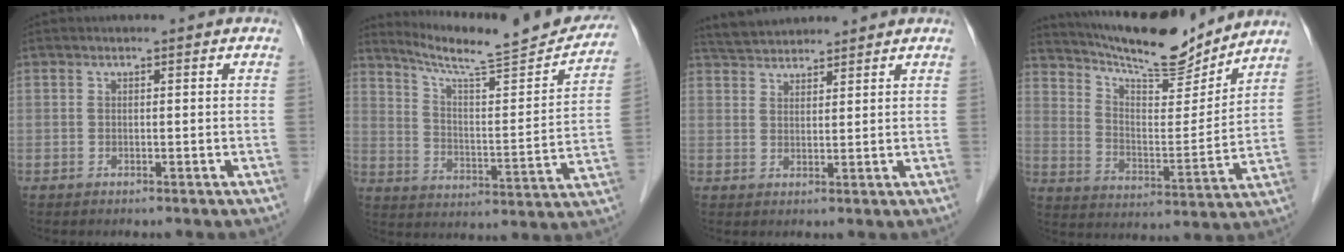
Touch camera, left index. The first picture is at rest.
{"total": 20.6, "force": [19.0, 1.0, 7.9], "torque": [-0.123, -0.041, 0.267]}
{"total": 5.9, "force": [5.7, 1.0, 1.2], "torque": [-0.026, 0.036, 0.103]}
{"total": 16.4, "force": [15.2, 2.5, 5.8], "torque": [-0.107, -0.009, 0.243]}